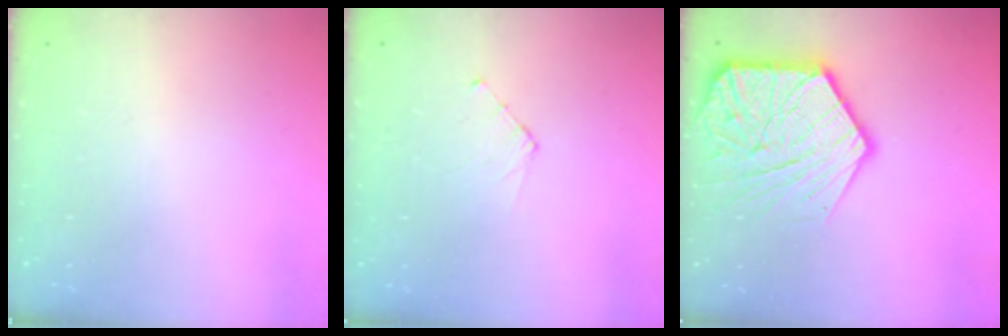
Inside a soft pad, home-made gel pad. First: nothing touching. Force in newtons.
{"total": 3.6, "press": 3.6, "slide": 0.3}
{"total": 17.4, "press": 17.4, "slide": 1.4}